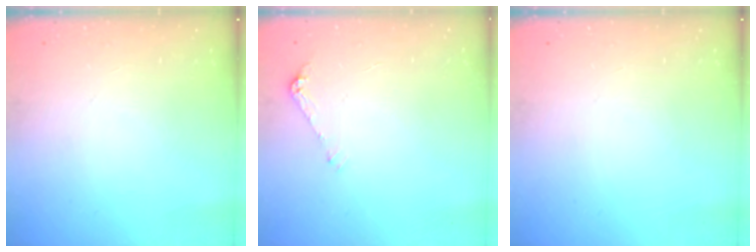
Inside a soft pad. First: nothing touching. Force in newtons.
{"total": 5.6, "press": 5.6, "slide": 0.6}
{"total": 0.0}